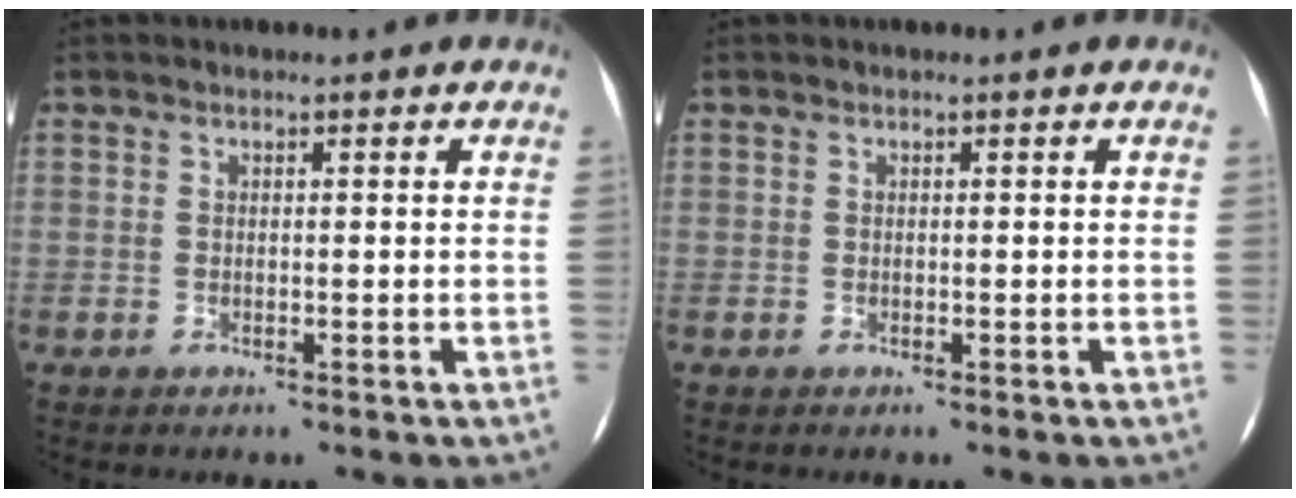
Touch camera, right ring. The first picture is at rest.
{"total": 0.0}